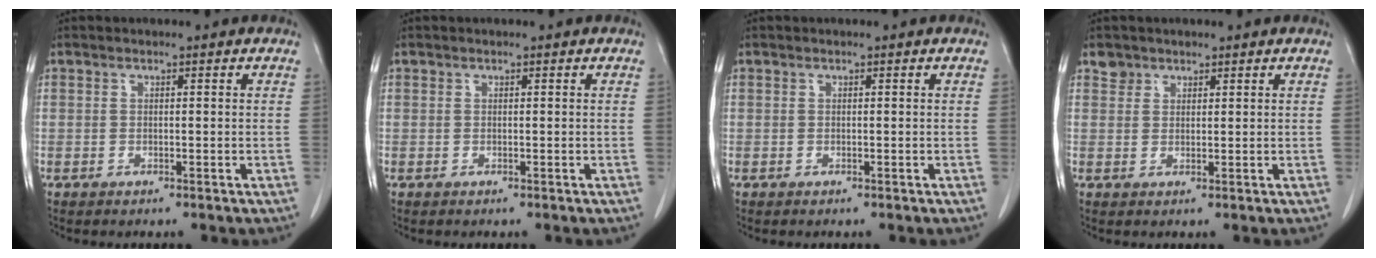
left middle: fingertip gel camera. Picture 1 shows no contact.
{"total": 0.0}
{"total": 0.0}
{"total": 1.9, "force": [1.4, 1.2, -0.1], "torque": [0.009, 0.005, 0.021]}